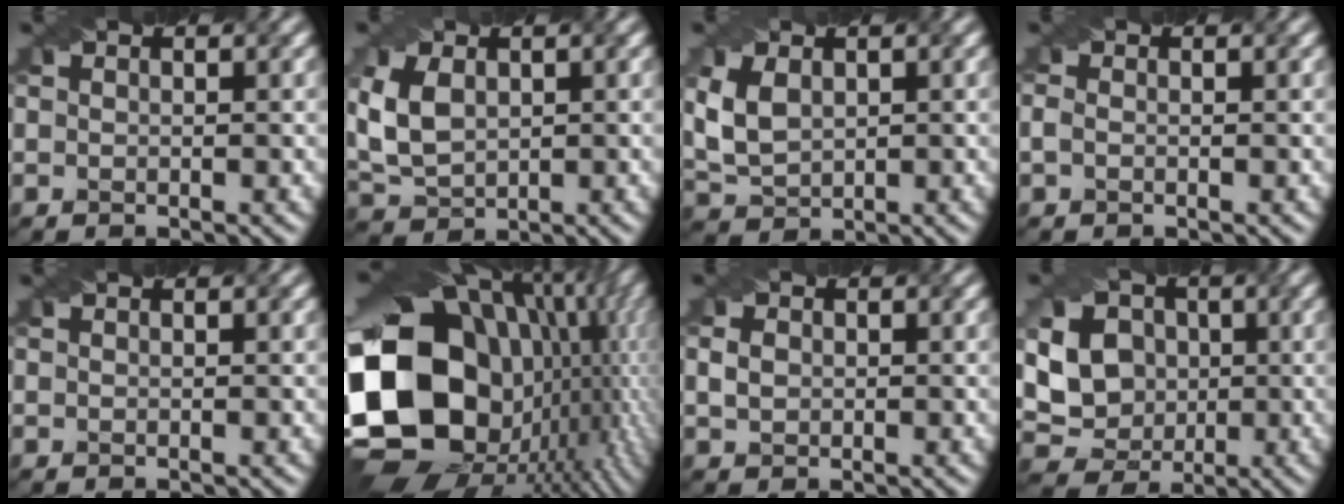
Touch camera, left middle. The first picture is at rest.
{"total": 4.8, "force": [0.6, 3.3, 3.5], "torque": [-0.091, 0.006, 0.015]}
{"total": 3.9, "force": [0.5, 2.7, 2.8], "torque": [-0.075, 0.003, 0.015]}
{"total": 1.0, "force": [-0.3, 0.6, 0.8], "torque": [-0.019, 0.005, -0.008]}
{"total": 0.0}
{"total": 21.4, "force": [-1.1, 16.5, 13.6], "torque": [-0.308, -0.022, 0.018]}
{"total": 1.6, "force": [-0.1, 1.3, 1.0], "torque": [-0.022, 0.004, -0.004]}
{"total": 10.2, "force": [1.8, 8.6, 5.1], "torque": [-0.088, 0.024, 0.019]}